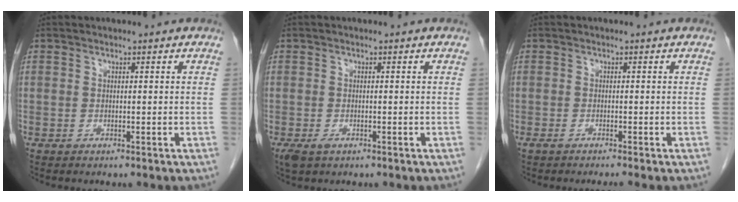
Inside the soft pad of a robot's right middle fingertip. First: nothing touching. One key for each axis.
{"total": 2.1, "fx": -1.1, "fy": 1.1, "fz": 1.4, "tx": -0.035, "ty": -0.004, "tz": -0.013}
{"total": 1.9, "fx": -1.6, "fy": -0.2, "fz": 1.0, "tx": -0.015, "ty": -0.002, "tz": -0.026}